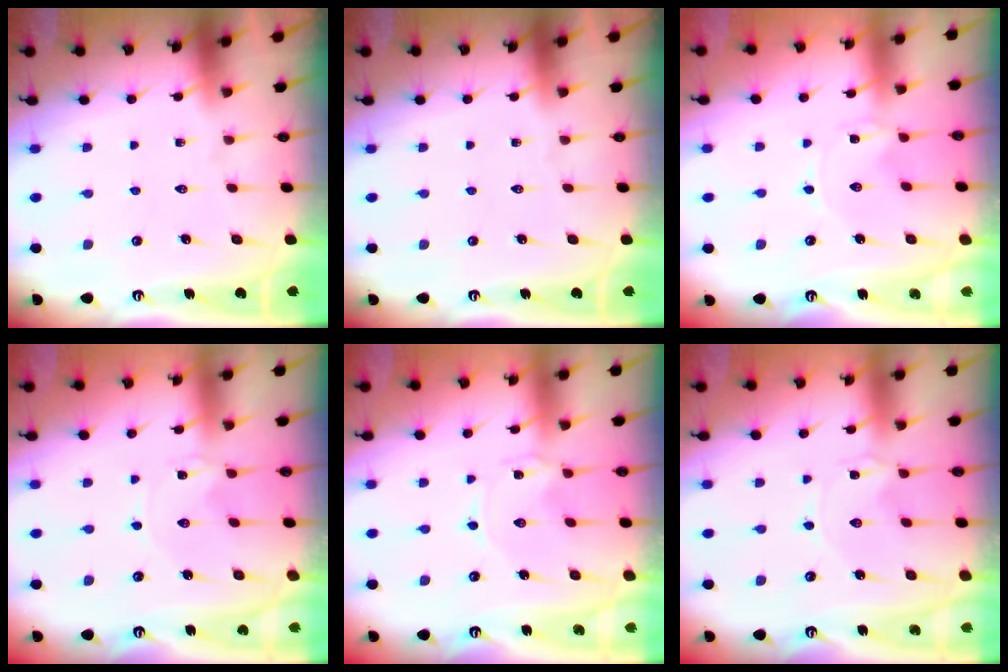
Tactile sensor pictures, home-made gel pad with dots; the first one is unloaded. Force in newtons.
{"total": 0.0}
{"total": 0.0}
{"total": 0.0}
{"total": 0.0}
{"total": 0.0}